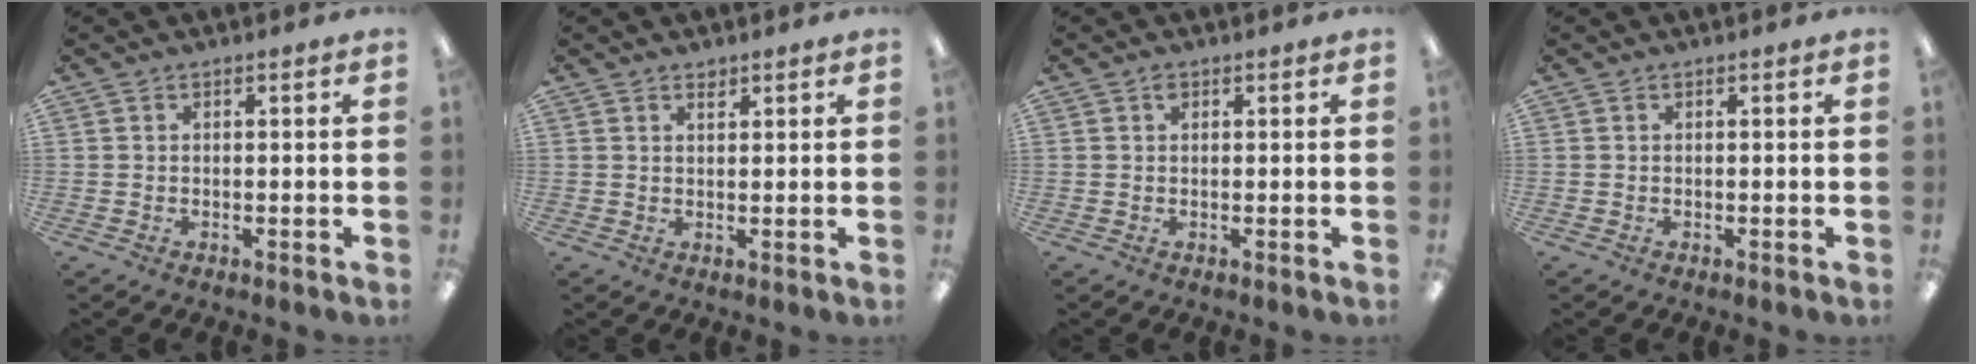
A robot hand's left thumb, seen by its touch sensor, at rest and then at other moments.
{"total": 1.3, "force": [1.2, 0.5, 0.3], "torque": [0.001, -0.004, 0.020]}
{"total": 1.1, "force": [0.5, 0.7, 0.7], "torque": [-0.015, 0.005, 0.008]}
{"total": 0.0}